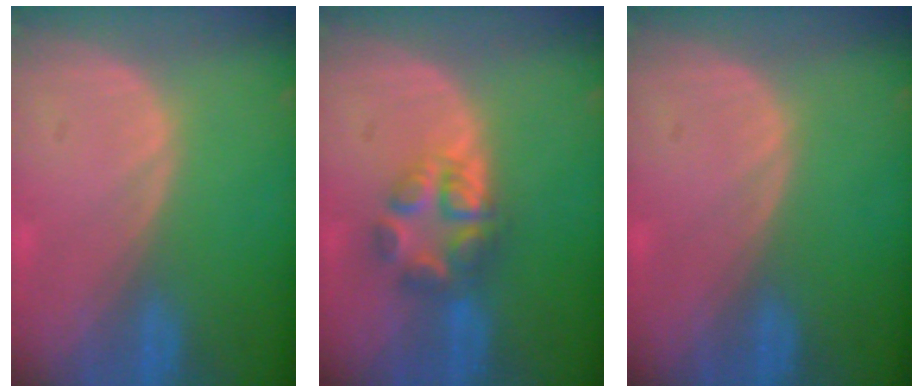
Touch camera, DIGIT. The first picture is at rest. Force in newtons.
{"total": 5.8, "press": 5.6, "slide": 1.6}
{"total": 0.0}